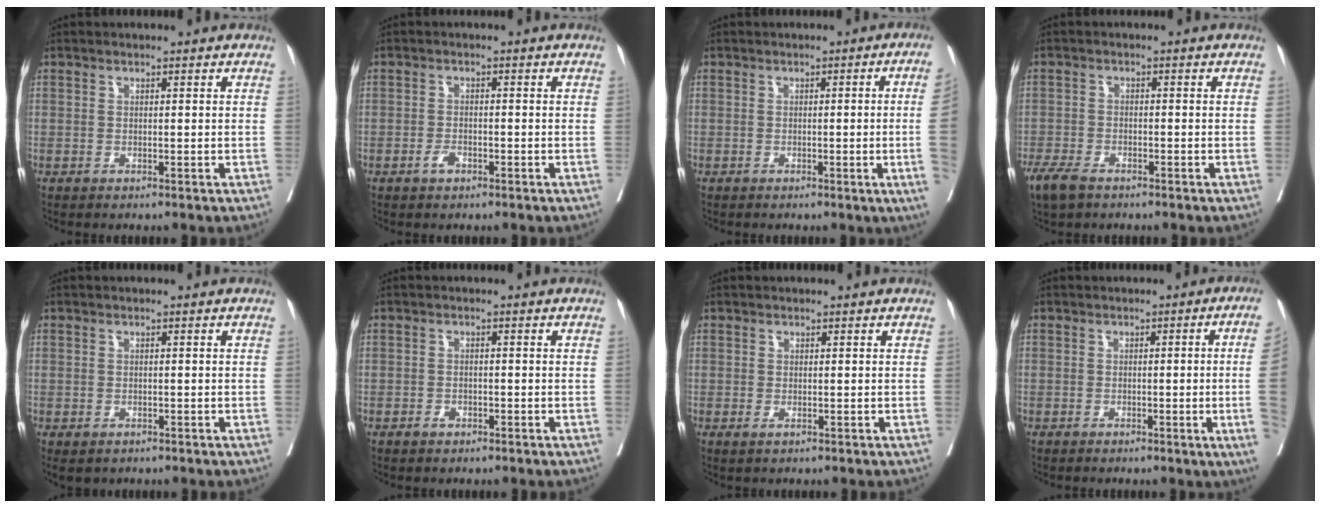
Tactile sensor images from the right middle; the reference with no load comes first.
{"total": 1.7, "force": [-1.0, 0.8, 1.1], "torque": [-0.020, 0.002, -0.018]}
{"total": 8.0, "force": [-1.0, -2.5, 7.5], "torque": [-0.081, -0.017, -0.012]}
{"total": 5.4, "force": [-4.1, 2.0, 2.9], "torque": [-0.060, -0.011, -0.071]}
{"total": 1.7, "force": [-1.1, 1.1, 0.7], "torque": [-0.013, -0.003, -0.010]}
{"total": 1.2, "force": [-0.8, 0.7, 0.5], "torque": [-0.009, 0.003, -0.011]}
{"total": 0.6, "force": [-0.2, 0.2, 0.5], "torque": [-0.010, -0.003, -0.001]}
{"total": 9.7, "force": [-1.3, -3.1, 9.1], "torque": [-0.094, -0.019, -0.016]}